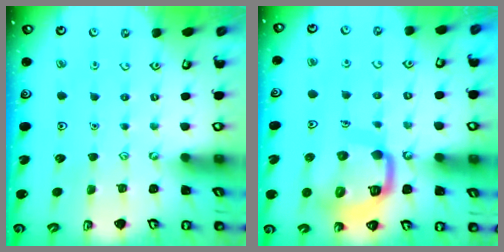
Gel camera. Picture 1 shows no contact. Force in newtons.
{"total": 16.6, "press": 16.5, "slide": 1.6}